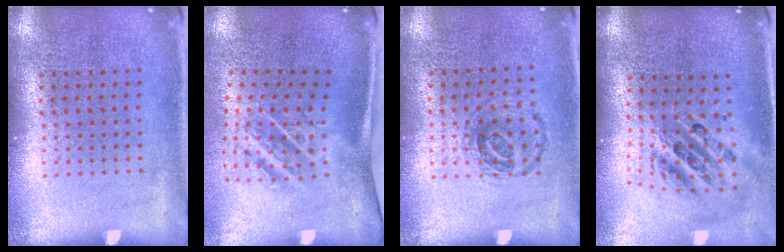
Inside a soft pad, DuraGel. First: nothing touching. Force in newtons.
{"total": 1.9, "press": 1.1, "slide": 1.6}
{"total": 1.0, "press": 0.9, "slide": 0.3}
{"total": 2.2, "press": 1.7, "slide": 1.4}